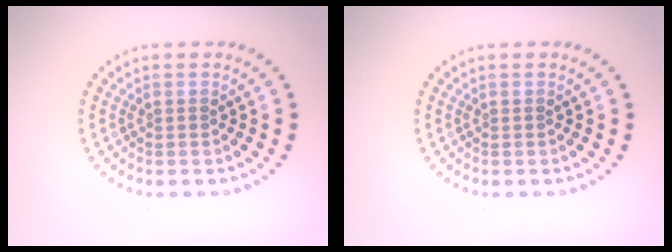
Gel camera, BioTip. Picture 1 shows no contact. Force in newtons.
{"total": 0.0}